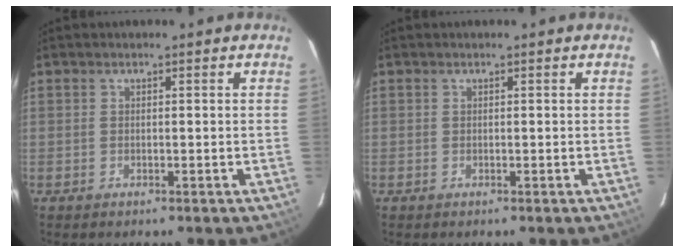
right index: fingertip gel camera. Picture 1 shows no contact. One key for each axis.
{"total": 0.0}